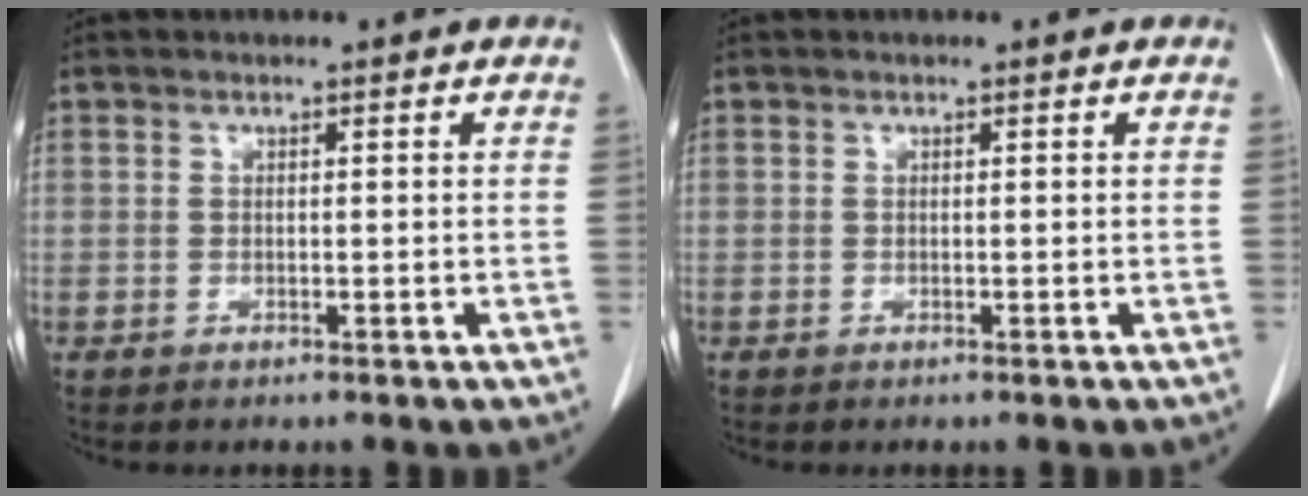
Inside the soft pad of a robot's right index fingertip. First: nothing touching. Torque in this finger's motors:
{"motor_torque": [0.00, 0.00, 0.00, 0.00]}